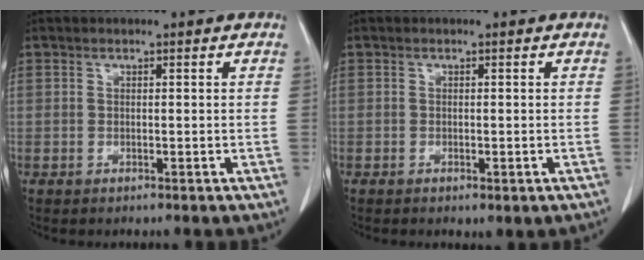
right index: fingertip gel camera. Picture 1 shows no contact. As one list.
[{"total": 1.4, "force": [-0.7, 0.6, 1.1], "torque": [-0.019, -0.004, -0.003]}]